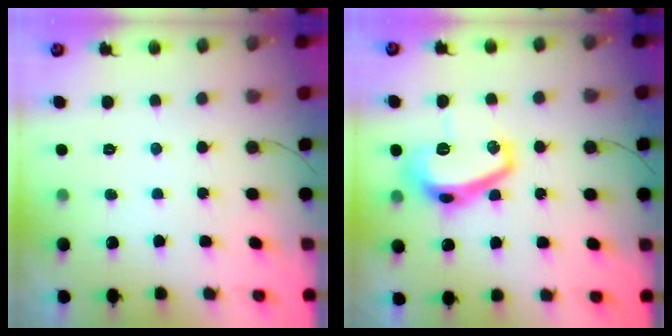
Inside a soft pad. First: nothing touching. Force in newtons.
{"total": 14.0, "press": 14.0, "slide": 0.8}